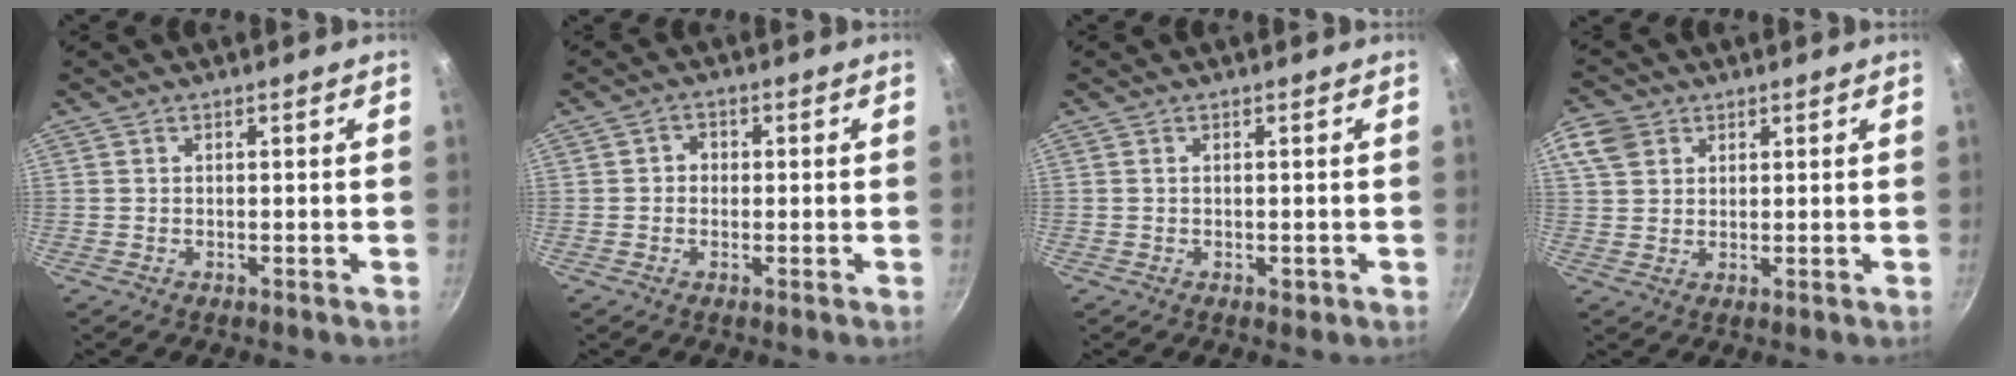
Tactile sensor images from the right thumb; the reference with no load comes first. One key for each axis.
{"total": 2.2, "fx": -0.2, "fy": 2.0, "fz": 0.9, "tx": -0.003, "ty": 0.005, "tz": -0.007}
{"total": 1.1, "fx": -0.3, "fy": 0.6, "fz": 0.8, "tx": -0.011, "ty": -0.002, "tz": -0.003}
{"total": 6.2, "fx": 2.7, "fy": 4.8, "fz": 2.7, "tx": -0.036, "ty": -0.001, "tz": 0.047}